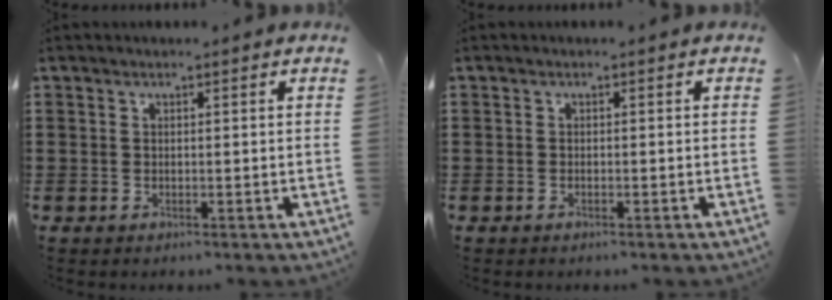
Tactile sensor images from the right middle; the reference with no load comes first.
{"total": 0.5, "force": [-0.4, 0.1, 0.4], "torque": [-0.008, -0.002, -0.007]}